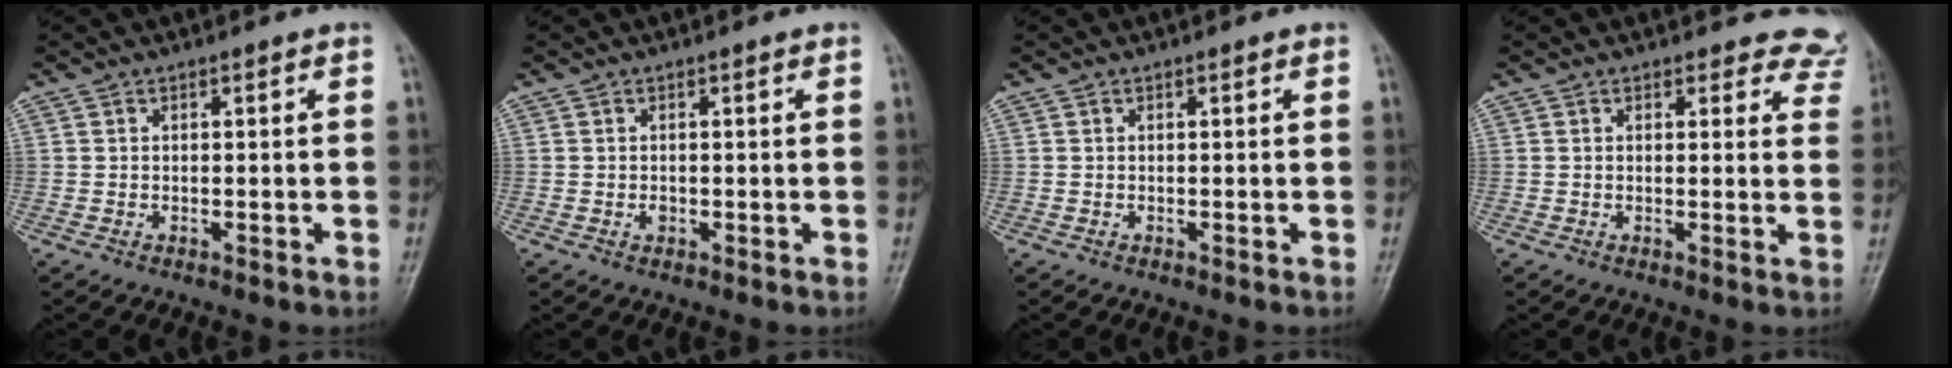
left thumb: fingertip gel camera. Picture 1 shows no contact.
{"total": 0.9, "force": [-0.1, 0.7, 0.6], "torque": [-0.004, 0.000, -0.002]}
{"total": 0.0}
{"total": 7.3, "force": [6.5, 3.2, -0.2], "torque": [0.063, -0.030, 0.034]}